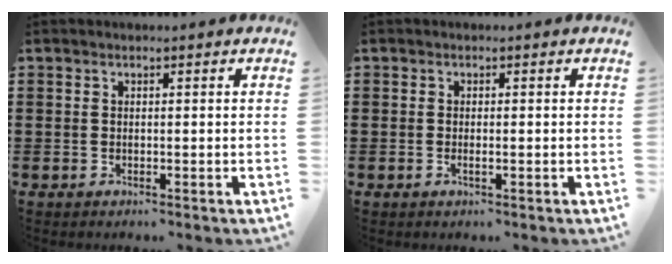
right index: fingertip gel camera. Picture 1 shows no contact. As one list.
[{"total": 0.8, "force": [-0.3, 0.1, 0.7], "torque": [-0.013, -0.003, -0.004]}]